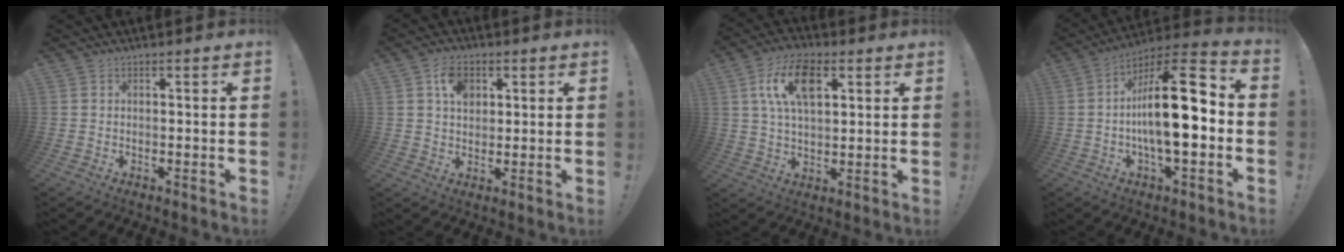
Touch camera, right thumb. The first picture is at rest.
{"total": 7.5, "force": [3.0, 5.5, 4.2], "torque": [-0.068, 0.004, 0.055]}
{"total": 13.9, "force": [4.9, 7.7, 10.4], "torque": [-0.170, 0.009, 0.090]}
{"total": 20.9, "force": [-1.4, 7.5, 19.5], "torque": [-0.309, 0.005, -0.030]}